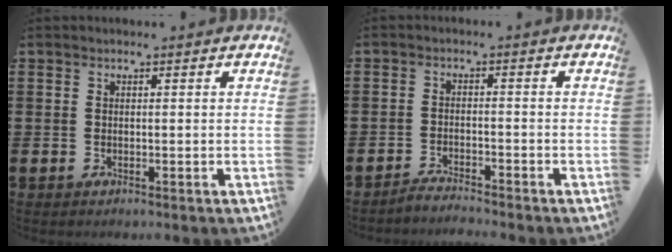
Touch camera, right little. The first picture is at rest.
{"total": 2.1, "force": [-2.1, -0.2, 0.0], "torque": [-0.003, 0.004, -0.044]}